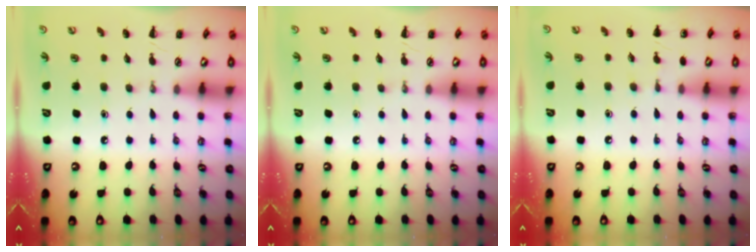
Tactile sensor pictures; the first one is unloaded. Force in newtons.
{"total": 0.0}
{"total": 4.0, "press": 3.8, "slide": 1.2}